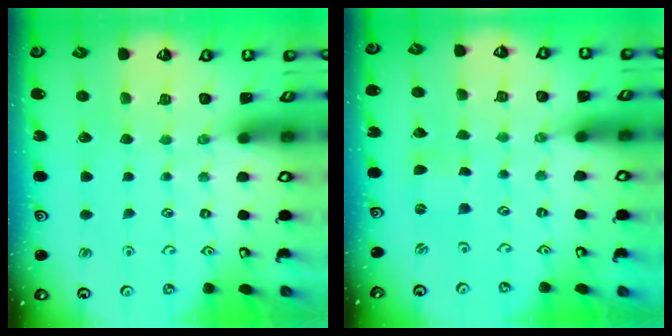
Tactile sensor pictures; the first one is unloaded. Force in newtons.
{"total": 0.0}